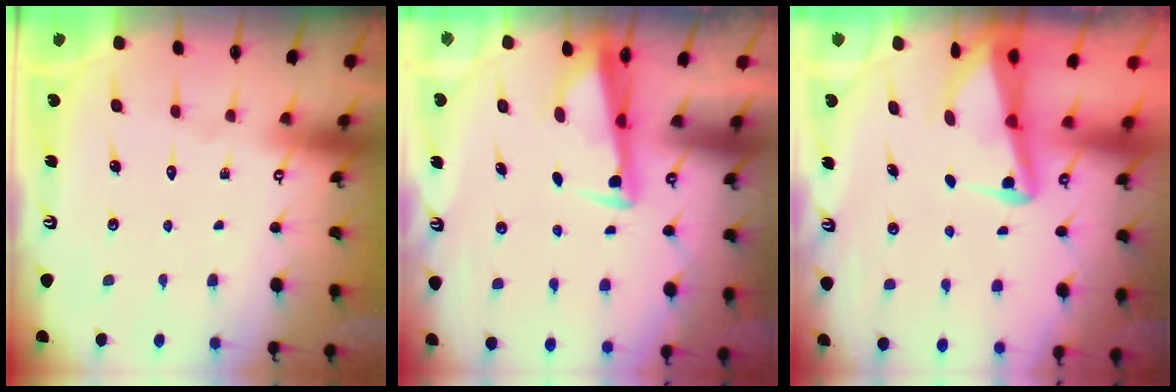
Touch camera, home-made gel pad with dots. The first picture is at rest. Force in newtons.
{"total": 3.5, "press": 3.4, "slide": 0.9}
{"total": 3.5, "press": 3.5, "slide": 0.8}